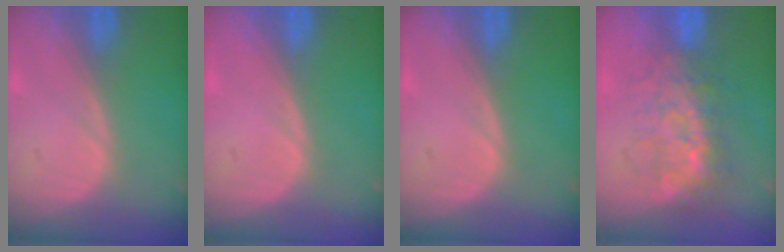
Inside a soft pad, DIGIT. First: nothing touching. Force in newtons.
{"total": 0.0}
{"total": 0.0}
{"total": 8.1, "press": 7.5, "slide": 3.2}